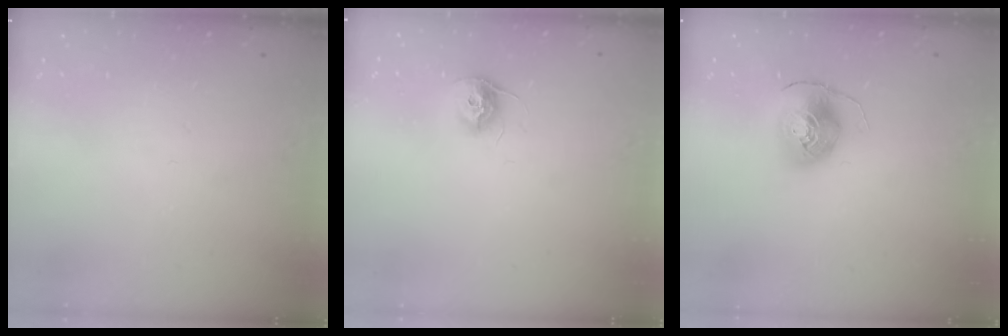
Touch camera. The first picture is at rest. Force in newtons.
{"total": 9.5, "press": 9.5, "slide": 0.3}
{"total": 8.1, "press": 8.1, "slide": 0.6}